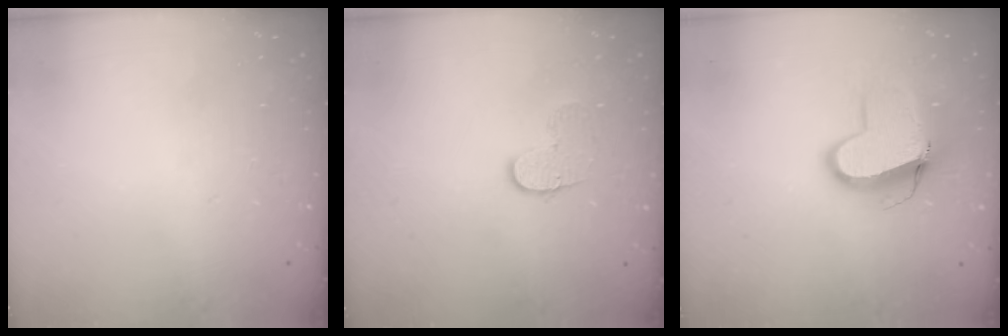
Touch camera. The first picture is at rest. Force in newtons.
{"total": 6.3, "press": 6.3, "slide": 0.7}
{"total": 11.6, "press": 11.6, "slide": 1.2}